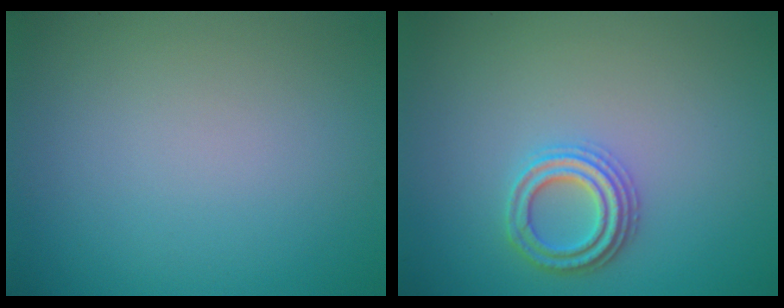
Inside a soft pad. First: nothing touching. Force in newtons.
{"total": 2.7, "press": 2.6, "slide": 0.8}